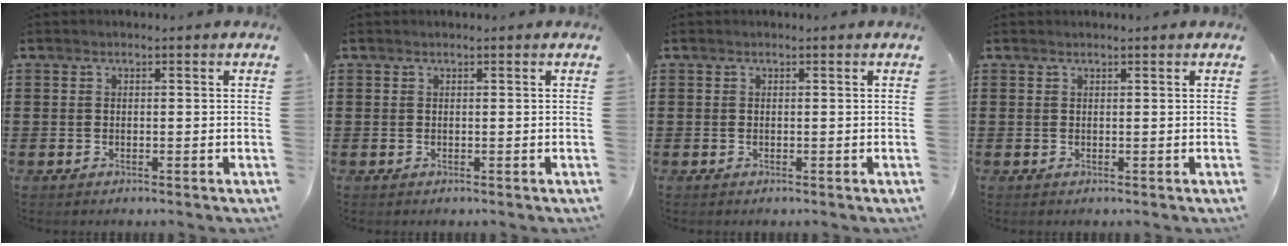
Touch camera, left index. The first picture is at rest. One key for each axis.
{"total": 0.0}
{"total": 0.0}
{"total": 0.0}